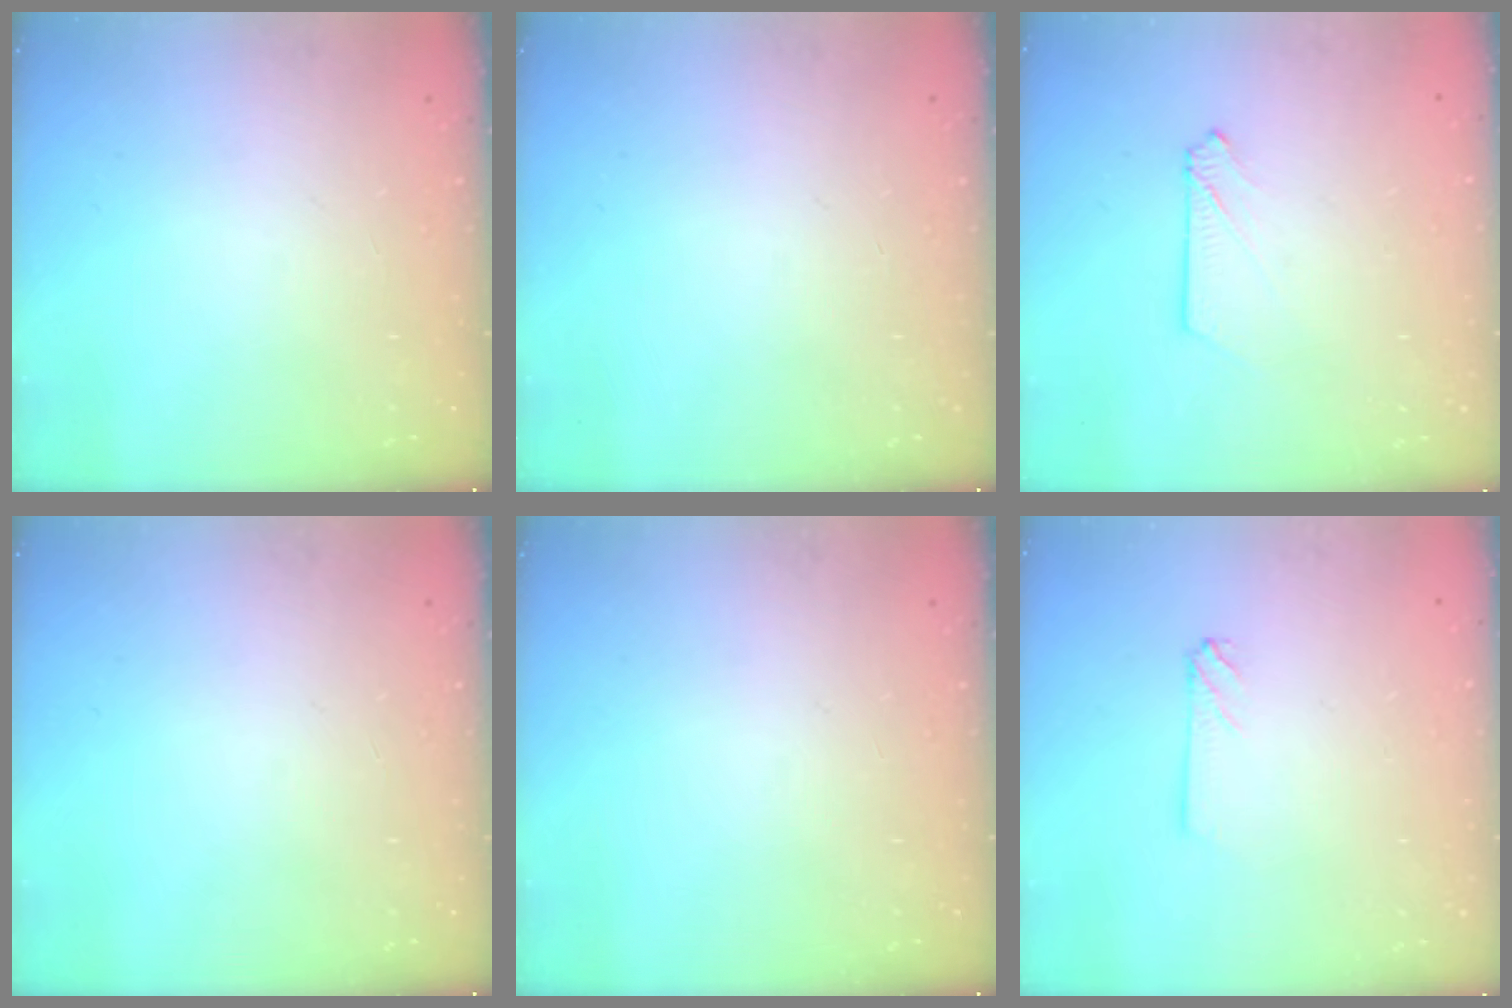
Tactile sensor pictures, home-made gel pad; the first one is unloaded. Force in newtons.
{"total": 0.0}
{"total": 2.9, "press": 2.9, "slide": 0.4}
{"total": 0.0}
{"total": 0.0}
{"total": 2.2, "press": 2.2, "slide": 0.3}